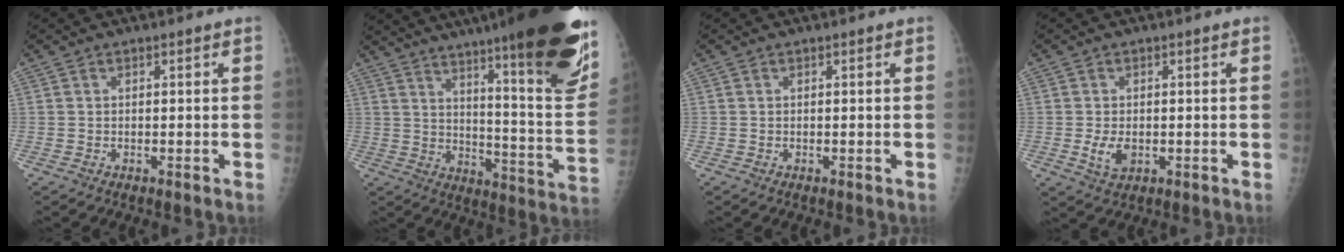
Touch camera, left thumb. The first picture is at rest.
{"total": 30.7, "force": [19.9, 4.1, 23.1], "torque": [-0.262, -0.086, 0.279]}
{"total": 0.0}
{"total": 3.9, "force": [-0.6, 2.5, 2.9], "torque": [-0.054, -0.006, -0.005]}